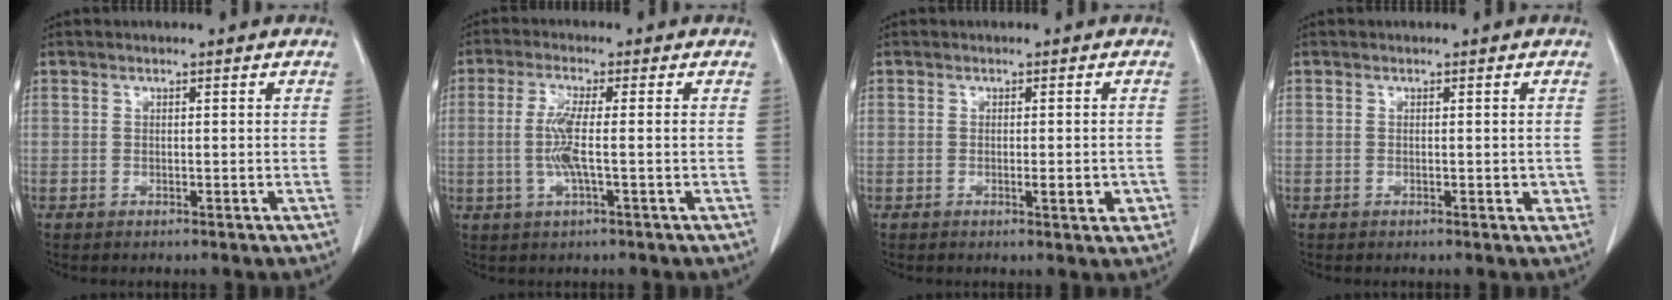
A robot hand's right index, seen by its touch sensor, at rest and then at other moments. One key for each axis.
{"total": 5.1, "fx": -0.5, "fy": 0.3, "fz": 5.0, "tx": -0.110, "ty": -0.001, "tz": -0.011}
{"total": 2.8, "fx": -0.8, "fy": 0.7, "fz": 2.6, "tx": -0.034, "ty": -0.002, "tz": -0.007}
{"total": 1.3, "fx": -0.1, "fy": 0.8, "fz": 1.0, "tx": -0.008, "ty": 0.001, "tz": 0.000}